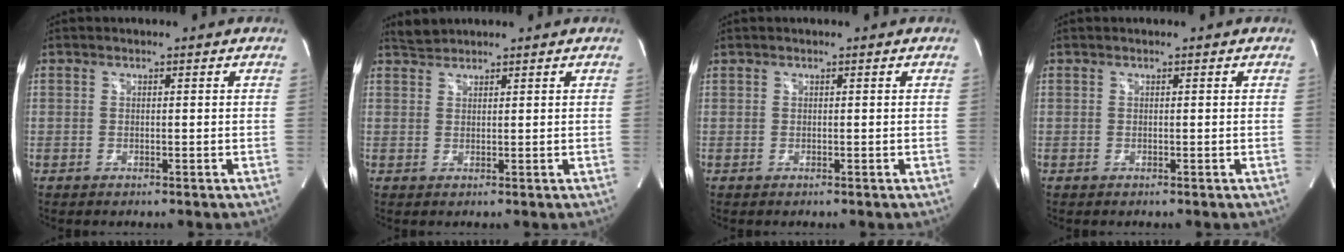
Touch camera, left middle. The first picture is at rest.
{"total": 1.8, "force": [1.7, 0.1, -0.3], "torque": [-0.001, 0.007, 0.036]}
{"total": 0.0}
{"total": 0.0}